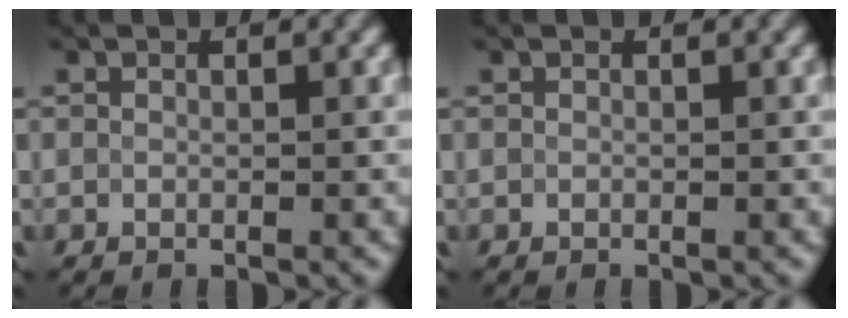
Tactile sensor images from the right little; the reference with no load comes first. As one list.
[{"total": 0.0}]